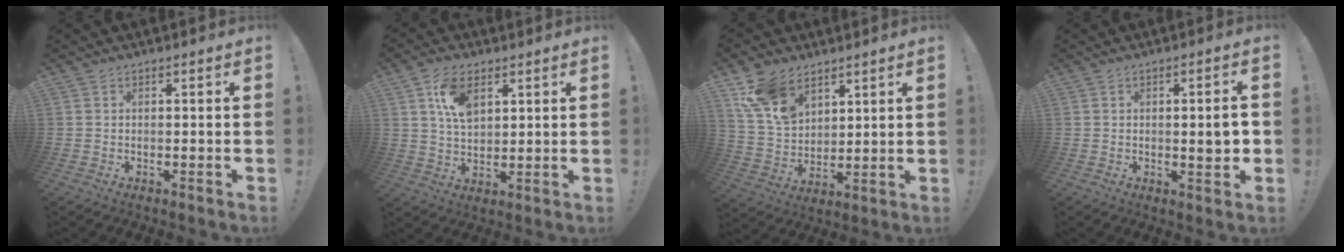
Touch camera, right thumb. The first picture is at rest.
{"total": 9.8, "force": [4.6, 6.0, 6.3], "torque": [-0.107, -0.008, 0.087]}
{"total": 12.6, "force": [8.2, 7.9, 5.4], "torque": [-0.112, -0.037, 0.167]}
{"total": 5.3, "force": [0.0, 1.0, 5.2], "torque": [-0.067, -0.007, -0.003]}